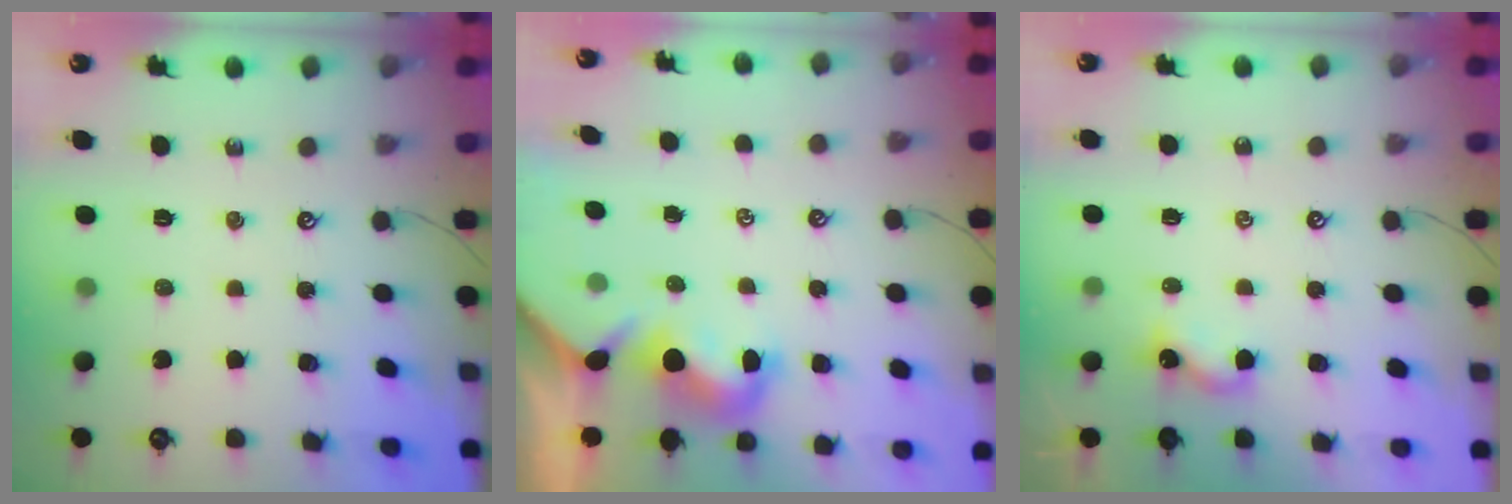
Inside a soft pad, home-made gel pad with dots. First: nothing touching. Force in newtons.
{"total": 1.5, "press": 1.2, "slide": 0.9}
{"total": 2.6, "press": 2.5, "slide": 0.5}